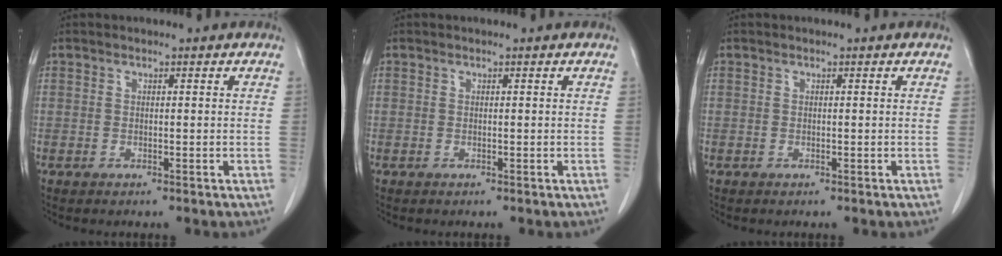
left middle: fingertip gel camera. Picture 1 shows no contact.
{"total": 0.0}
{"total": 0.0}